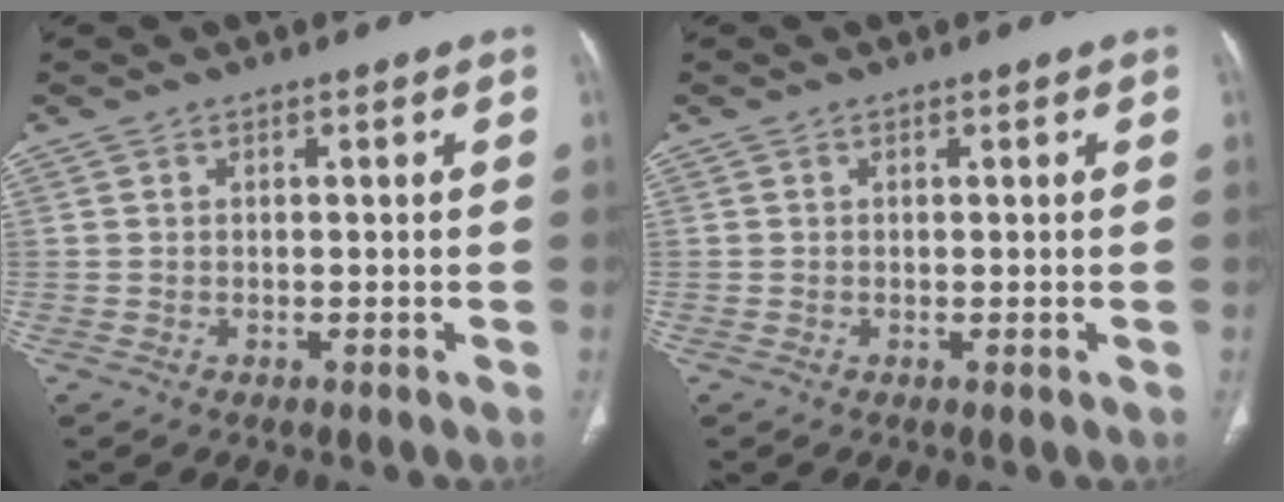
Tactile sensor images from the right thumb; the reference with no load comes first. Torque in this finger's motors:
{"motor_torque": [0.25, 0.62, -0.24, 0.41, 0.03]}